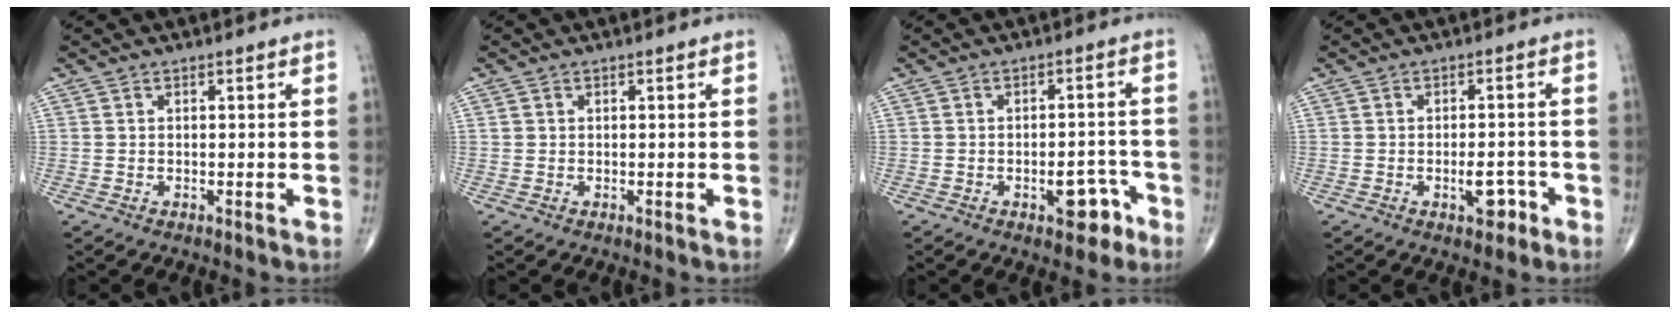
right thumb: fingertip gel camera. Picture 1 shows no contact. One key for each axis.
{"total": 0.5, "fx": 0.1, "fy": 0.5, "fz": 0.1, "tx": 0.000, "ty": 0.001, "tz": 0.002}
{"total": 5.6, "fx": -3.0, "fy": 2.8, "fz": 3.9, "tx": -0.033, "ty": 0.030, "tz": -0.035}
{"total": 4.1, "fx": -1.9, "fy": 1.9, "fz": 3.1, "tx": -0.035, "ty": 0.011, "tz": -0.023}